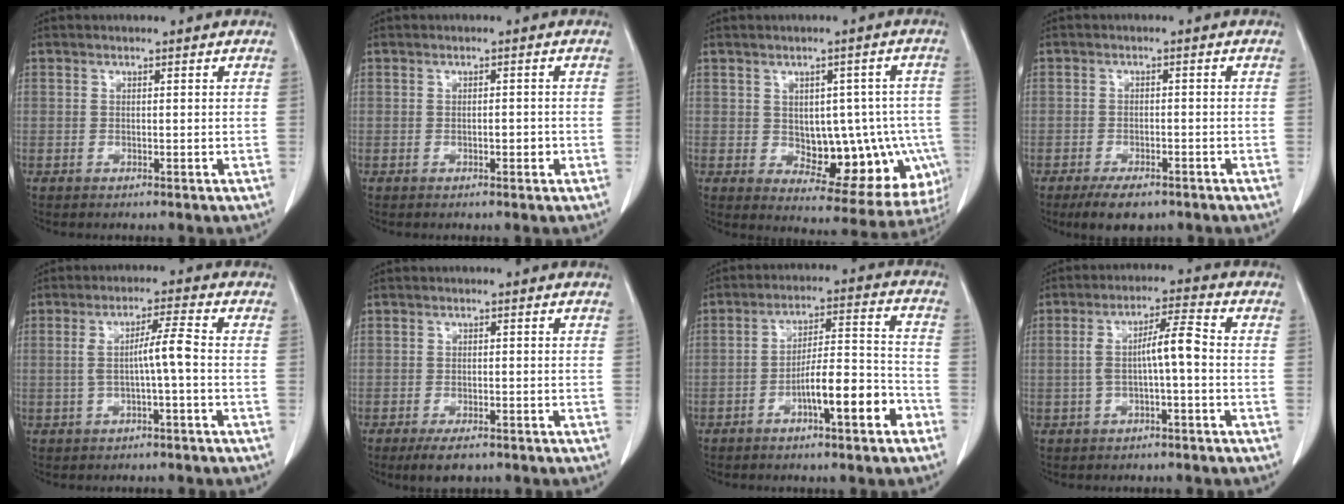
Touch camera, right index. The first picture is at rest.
{"total": 1.3, "force": [-0.4, 0.5, 1.1], "torque": [-0.018, 0.001, -0.006]}
{"total": 14.6, "force": [-2.4, 8.3, 11.8], "torque": [-0.124, 0.022, -0.009]}
{"total": 5.0, "force": [-3.6, 2.1, 2.7], "torque": [-0.043, -0.002, -0.053]}
{"total": 5.1, "force": [-0.6, -0.3, 5.0], "torque": [-0.089, 0.015, -0.009]}
{"total": 3.8, "force": [-2.8, 1.5, 2.2], "torque": [-0.036, -0.004, -0.039]}
{"total": 10.2, "force": [-5.0, 1.4, 8.7], "torque": [-0.140, 0.022, -0.078]}
{"total": 6.3, "force": [-0.7, 0.7, 6.2], "torque": [-0.115, 0.023, -0.010]}